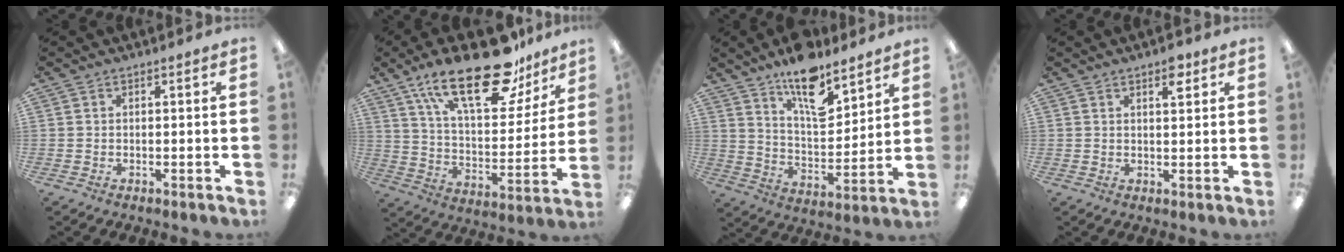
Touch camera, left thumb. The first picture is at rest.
{"total": 26.2, "force": [17.1, 10.3, 16.9], "torque": [-0.265, -0.096, 0.286]}
{"total": 14.6, "force": [10.9, 5.6, 7.9], "torque": [-0.118, -0.069, 0.188]}
{"total": 3.9, "force": [2.6, 1.4, 2.6], "torque": [-0.025, -0.011, 0.038]}